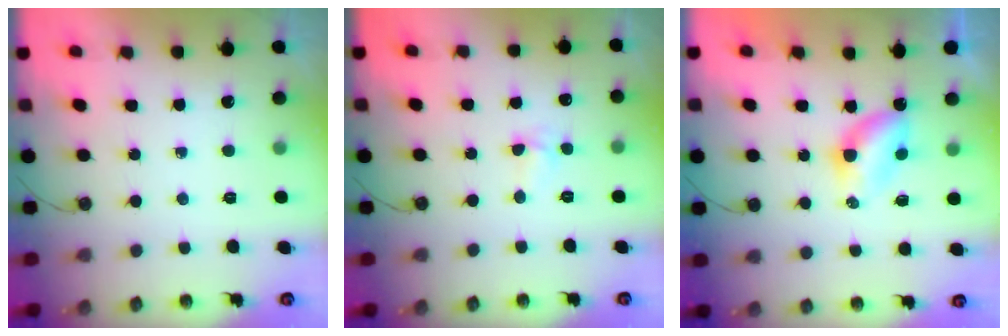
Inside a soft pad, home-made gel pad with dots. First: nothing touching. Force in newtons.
{"total": 4.0, "press": 4.0, "slide": 0.6}
{"total": 4.8, "press": 4.8, "slide": 0.5}